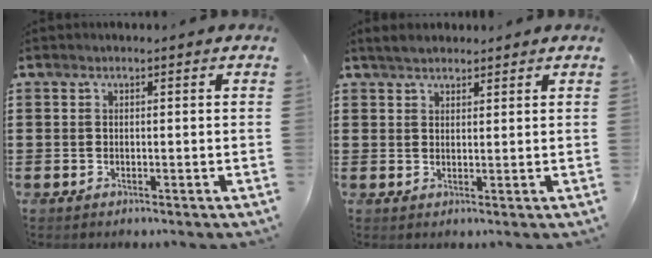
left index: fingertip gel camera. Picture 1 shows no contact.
{"total": 2.2, "force": [2.1, 0.7, 0.4], "torque": [-0.013, 0.007, 0.040]}